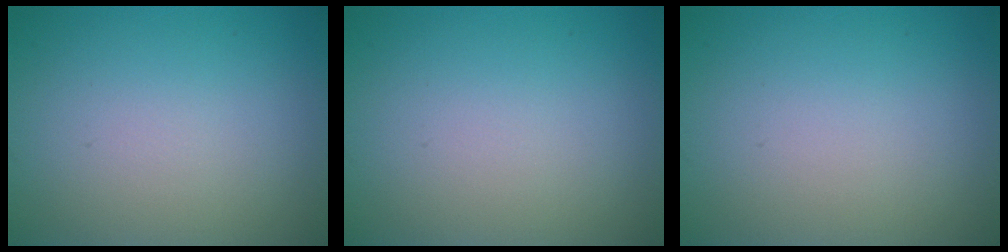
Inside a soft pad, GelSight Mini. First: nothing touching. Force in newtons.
{"total": 1.6, "press": 1.6, "slide": 0.0}
{"total": 0.0}